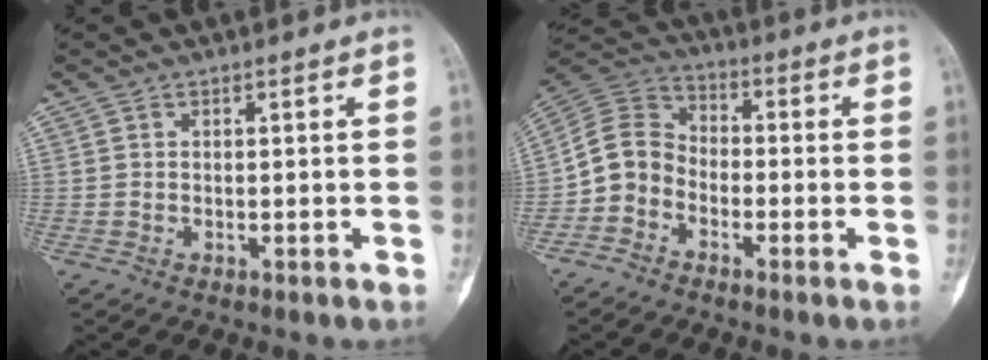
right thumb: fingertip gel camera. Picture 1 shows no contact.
{"total": 8.2, "force": [-3.2, 6.7, 3.6], "torque": [-0.058, 0.045, -0.076]}